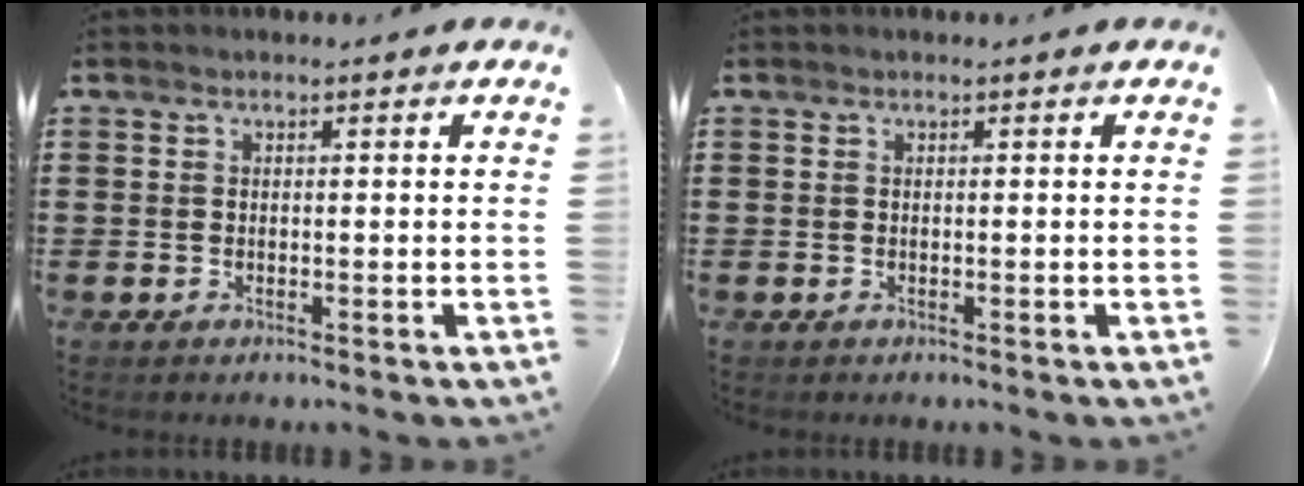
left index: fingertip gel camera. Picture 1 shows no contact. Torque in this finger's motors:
{"motor_torque": [0.00, 0.01, 0.00, 0.00]}